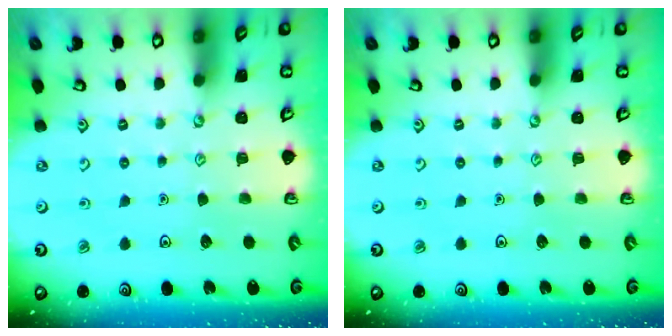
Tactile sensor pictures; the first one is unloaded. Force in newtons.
{"total": 0.0}